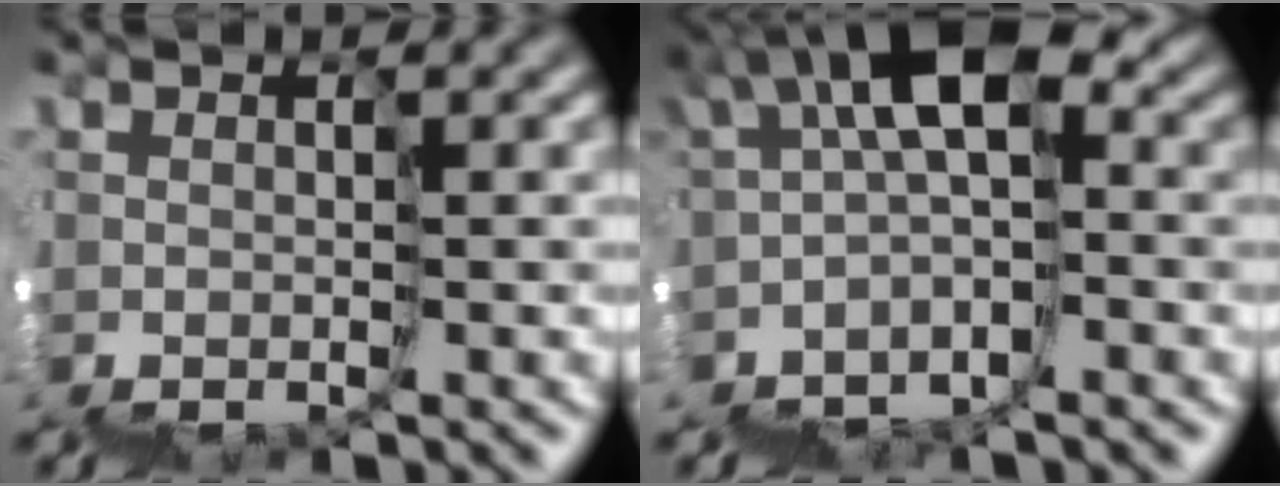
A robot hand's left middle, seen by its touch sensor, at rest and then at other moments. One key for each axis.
{"total": 4.5, "fx": 0.0, "fy": 2.0, "fz": 4.0, "tx": -0.076, "ty": 0.031, "tz": -0.015}